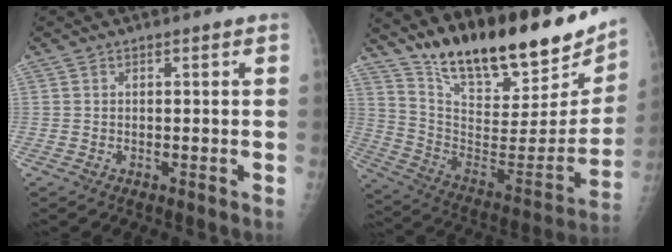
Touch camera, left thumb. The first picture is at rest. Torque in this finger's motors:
{"motor_torque": [0.40, 0.27, 1.41, -1.36, 0.13]}